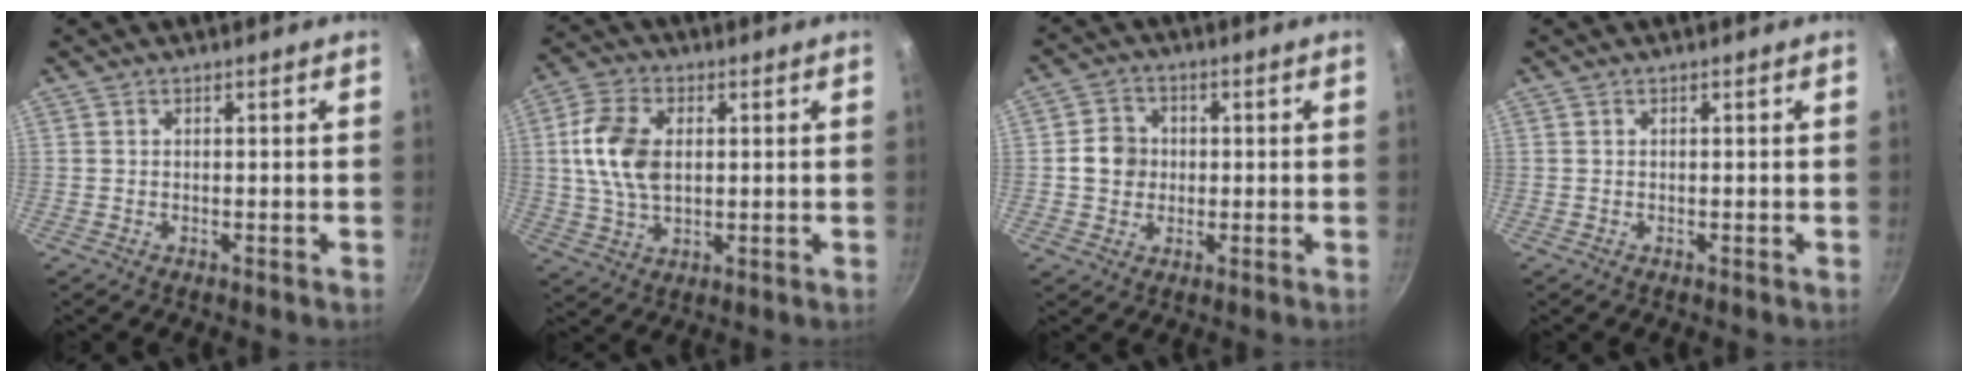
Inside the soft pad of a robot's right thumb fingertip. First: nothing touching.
{"total": 11.1, "force": [1.5, 7.1, 8.5], "torque": [-0.153, 0.004, 0.026]}
{"total": 5.8, "force": [0.0, 5.3, 2.4], "torque": [-0.014, 0.010, -0.010]}
{"total": 0.0}